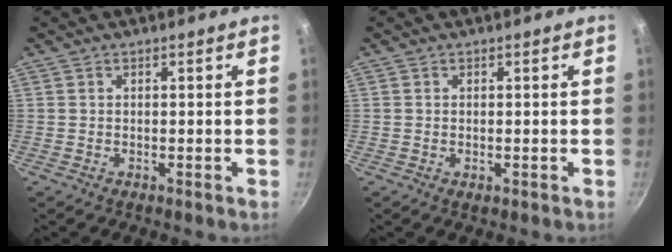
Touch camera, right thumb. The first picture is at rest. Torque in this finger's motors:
{"motor_torque": [-0.32, 0.02, -0.25, 0.07, -0.02]}